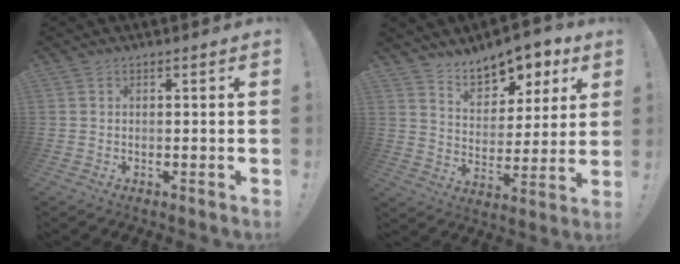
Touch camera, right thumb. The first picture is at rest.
{"total": 11.5, "force": [9.2, 5.5, 4.0], "torque": [-0.062, -0.071, 0.171]}